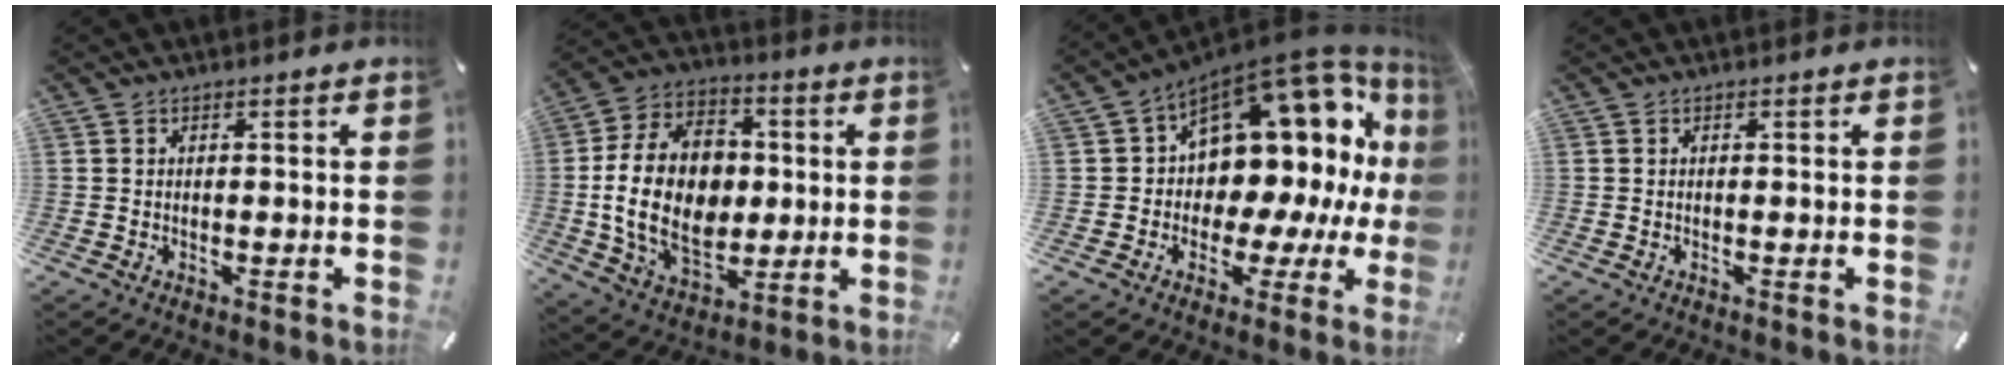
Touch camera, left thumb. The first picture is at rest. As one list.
[{"total": 20.5, "force": [-0.6, 14.9, 14.1], "torque": [-0.293, 0.004, -0.013]}, {"total": 17.2, "force": [8.3, 10.4, 10.9], "torque": [-0.138, -0.091, 0.141]}, {"total": 0.0}]